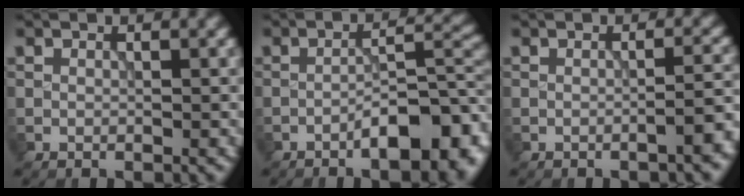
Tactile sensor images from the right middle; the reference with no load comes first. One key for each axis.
{"total": 8.0, "fx": -3.9, "fy": 2.6, "fz": 6.5, "tx": -0.087, "ty": 0.010, "tz": -0.059}
{"total": 2.4, "fx": -1.4, "fy": 0.5, "fz": 1.9, "tx": -0.017, "ty": 0.011, "tz": -0.026}